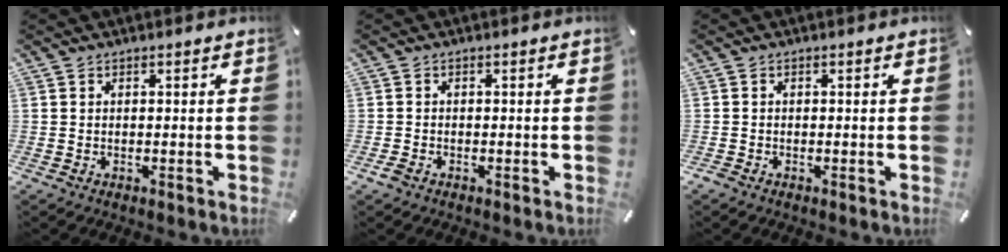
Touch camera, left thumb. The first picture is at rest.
{"total": 1.2, "force": [-0.9, 0.6, 0.6], "torque": [-0.017, -0.001, -0.018]}
{"total": 0.6, "force": [-0.4, 0.3, 0.3], "torque": [-0.005, -0.001, -0.008]}